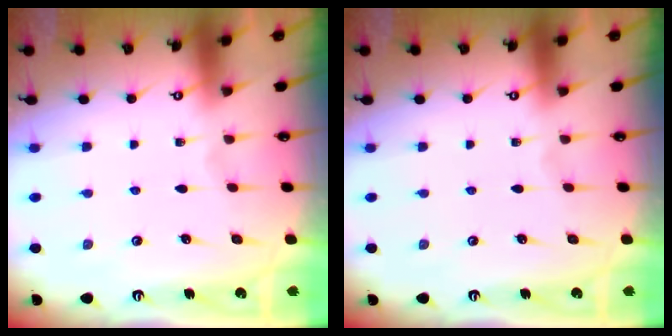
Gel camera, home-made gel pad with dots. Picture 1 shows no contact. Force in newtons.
{"total": 0.0}